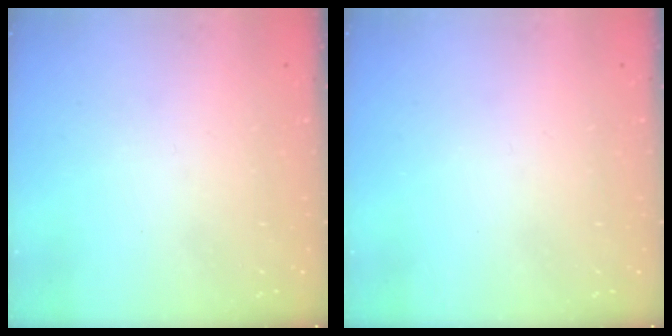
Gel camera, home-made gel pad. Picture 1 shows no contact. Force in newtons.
{"total": 0.0}